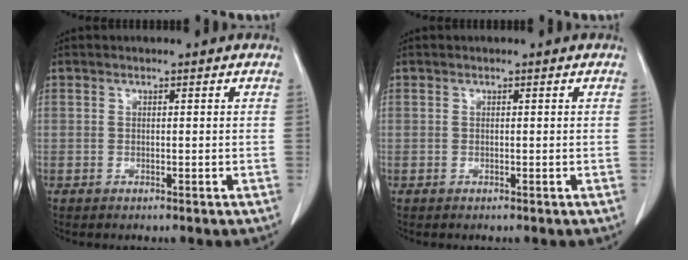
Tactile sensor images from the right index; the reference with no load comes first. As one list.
[{"total": 0.0}]